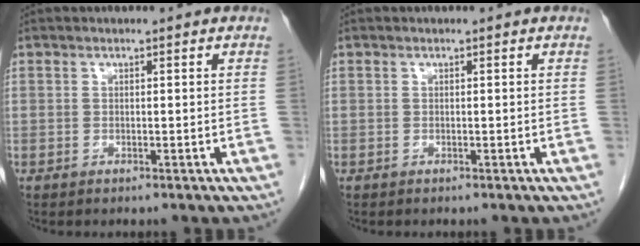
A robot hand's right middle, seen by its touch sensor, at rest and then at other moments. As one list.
[{"total": 0.0}]